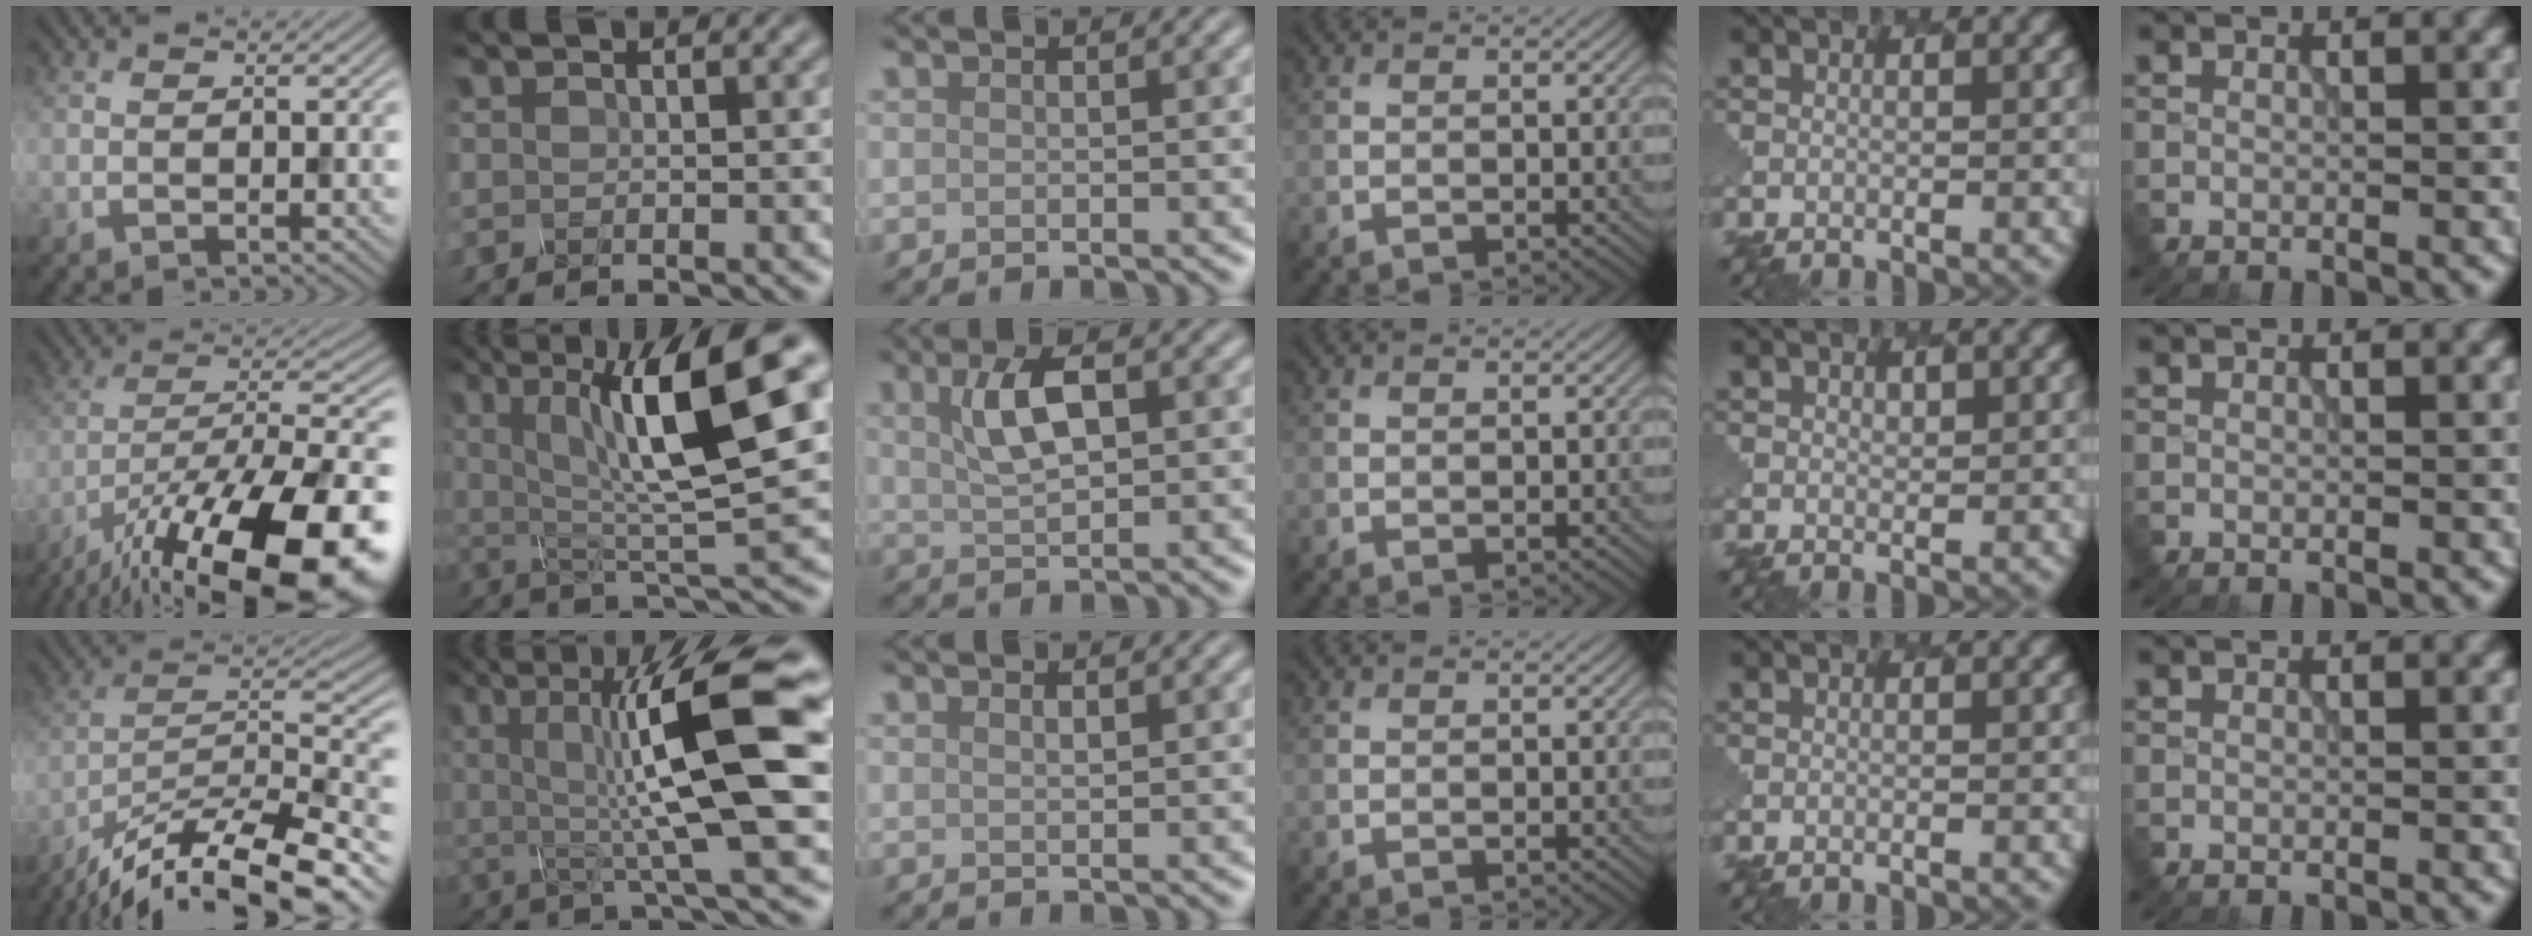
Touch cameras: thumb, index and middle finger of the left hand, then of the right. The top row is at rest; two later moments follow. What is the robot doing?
{"motion": "screw", "object": "spray bottle"}